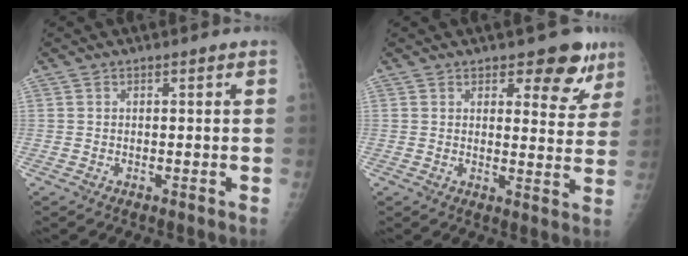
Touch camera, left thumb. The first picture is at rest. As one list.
[{"total": 8.2, "force": [5.3, 3.9, 4.8], "torque": [-0.018, -0.029, 0.067]}]